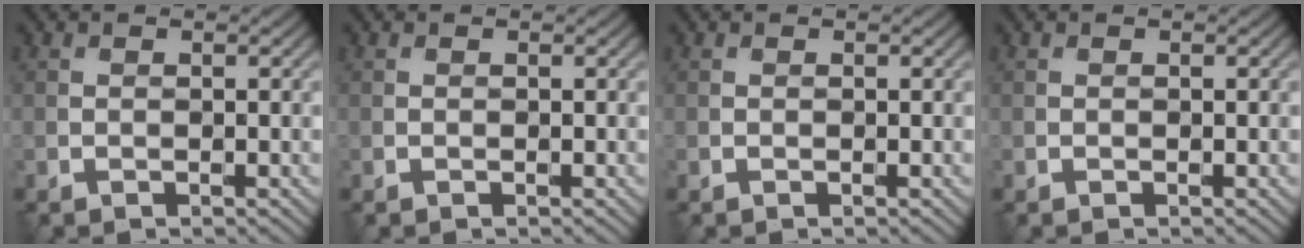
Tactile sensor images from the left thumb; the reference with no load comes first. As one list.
[{"total": 0.0}, {"total": 0.0}, {"total": 0.0}]